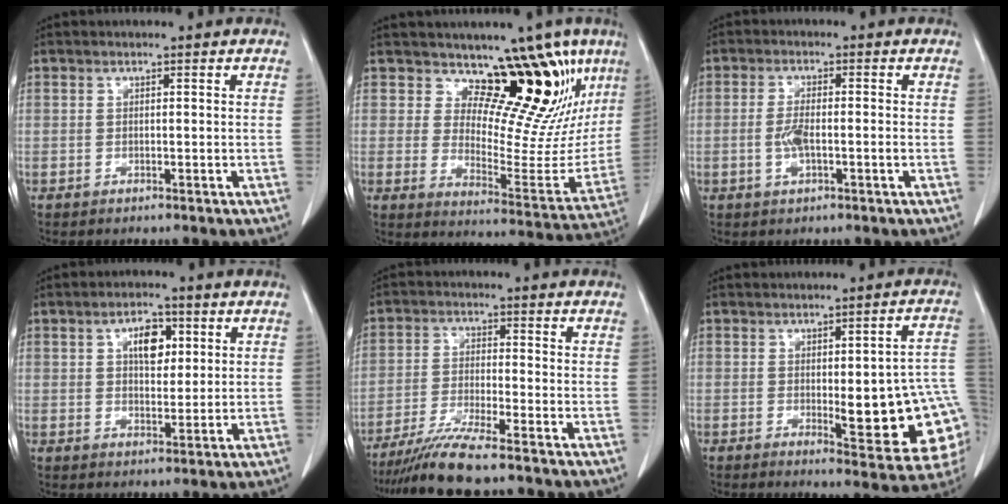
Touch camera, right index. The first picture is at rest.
{"total": 16.4, "force": [11.2, 6.5, 10.1], "torque": [-0.102, -0.029, 0.145]}
{"total": 3.5, "force": [-0.8, 0.9, 3.3], "torque": [-0.072, 0.000, -0.013]}
{"total": 5.6, "force": [1.9, 2.9, 4.4], "torque": [-0.072, 0.007, 0.034]}
{"total": 8.0, "force": [-6.7, -0.4, 4.4], "torque": [-0.078, -0.028, -0.123]}
{"total": 15.1, "force": [-2.2, 3.7, 14.5], "torque": [-0.116, 0.013, -0.009]}